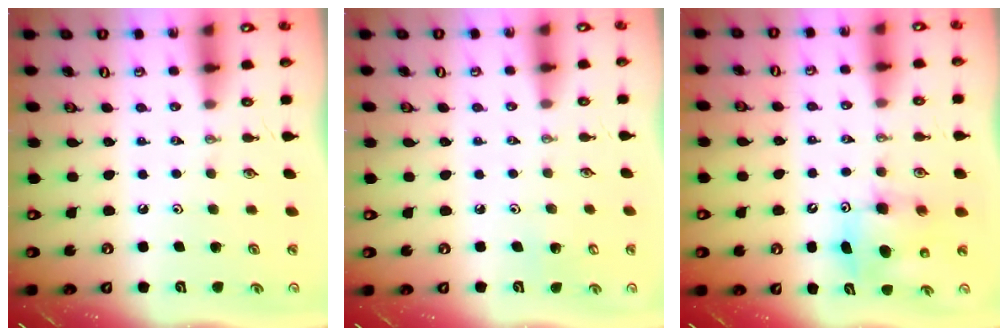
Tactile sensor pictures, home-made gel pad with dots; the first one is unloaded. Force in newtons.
{"total": 2.8, "press": 2.8, "slide": 0.2}
{"total": 8.0, "press": 7.8, "slide": 2.0}